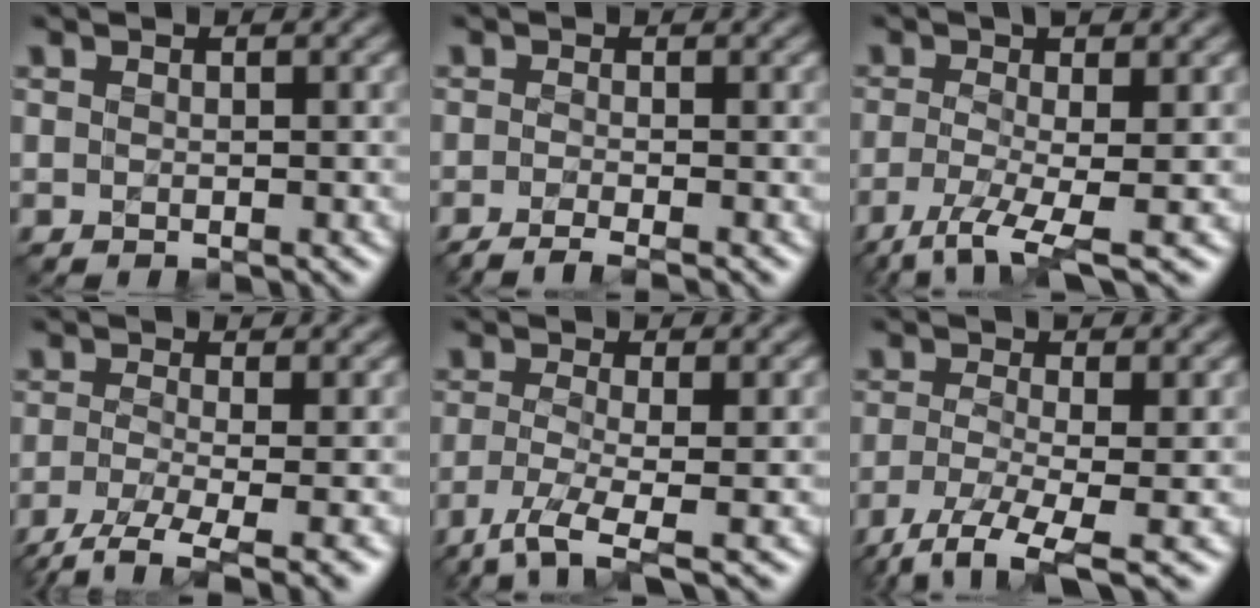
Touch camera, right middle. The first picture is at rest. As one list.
[{"total": 2.1, "force": [-1.3, 0.5, 1.5], "torque": [-0.016, 0.001, -0.035]}, {"total": 5.4, "force": [-2.2, 1.0, 4.8], "torque": [-0.092, 0.000, -0.052]}, {"total": 5.3, "force": [-2.5, 1.5, 4.4], "torque": [-0.076, -0.003, -0.055]}, {"total": 4.2, "force": [-2.1, 1.0, 3.5], "torque": [-0.070, -0.003, -0.052]}, {"total": 5.7, "force": [-3.3, 1.3, 4.5], "torque": [-0.088, -0.004, -0.068]}]